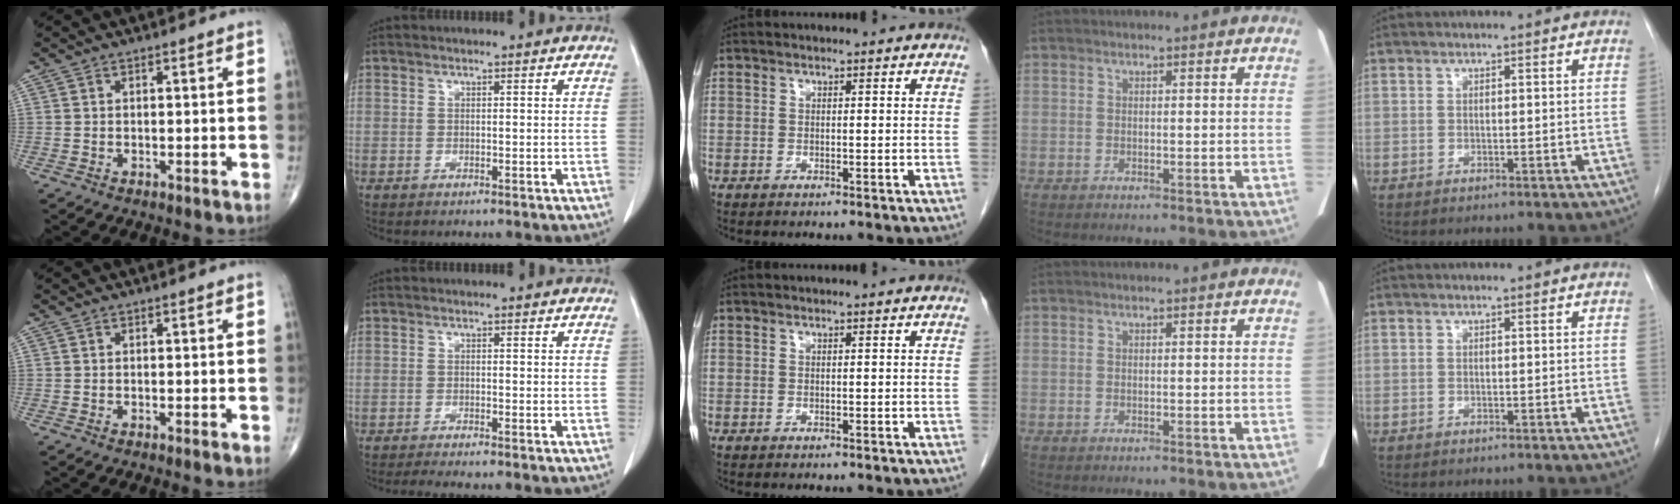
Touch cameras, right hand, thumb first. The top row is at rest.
{"thumb": {"total": 0.7, "force": [-0.2, 0.1, 0.7], "torque": [-0.015, -0.003, -0.003]}, "index": {"total": 2.3, "force": [-2.0, -0.5, 1.0], "torque": [-0.019, -0.006, -0.036]}}